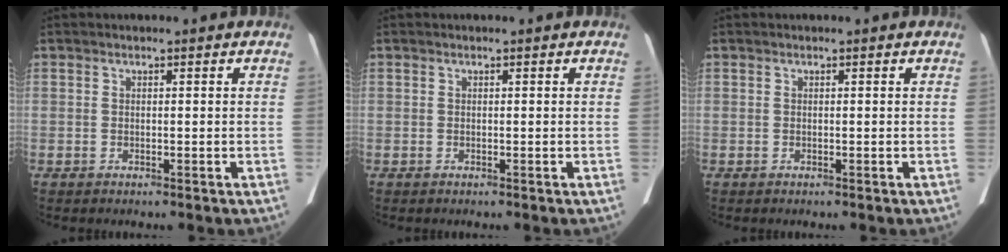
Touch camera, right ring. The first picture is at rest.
{"total": 0.0}
{"total": 0.0}